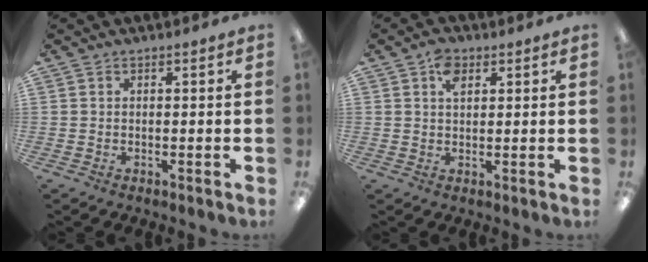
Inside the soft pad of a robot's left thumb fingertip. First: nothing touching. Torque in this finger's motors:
{"motor_torque": [0.39, 0.28, 0.49, -0.33, 0.02]}